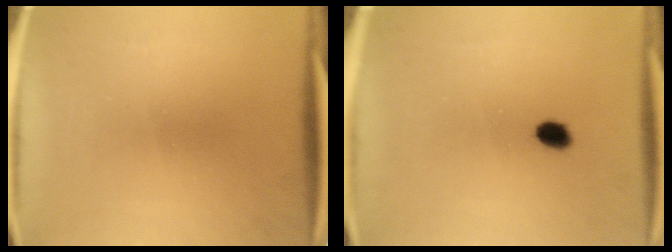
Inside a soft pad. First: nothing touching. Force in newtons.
{"total": 2.6}